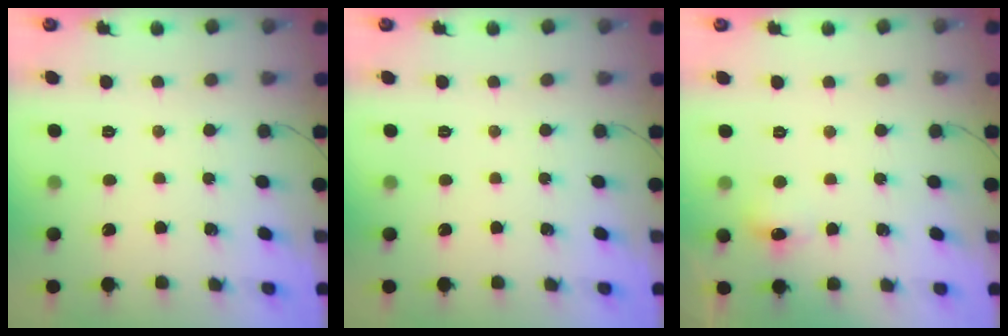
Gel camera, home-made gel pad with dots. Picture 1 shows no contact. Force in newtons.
{"total": 0.0}
{"total": 6.5, "press": 6.3, "slide": 1.5}